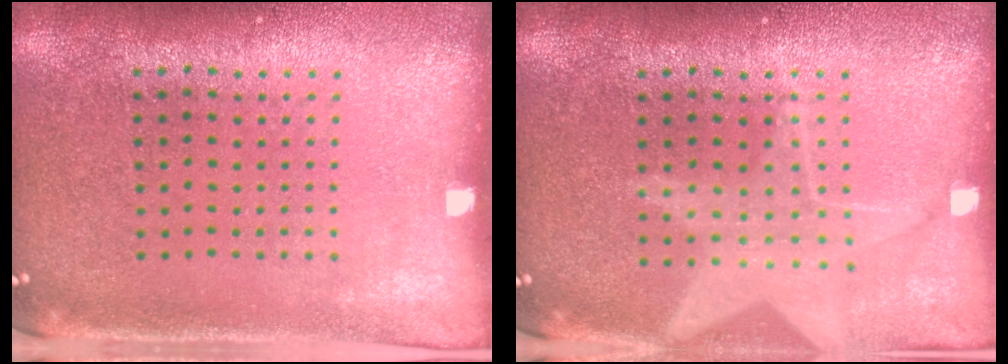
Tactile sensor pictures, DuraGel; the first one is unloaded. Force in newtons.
{"total": 1.6, "press": 1.4, "slide": 0.7}